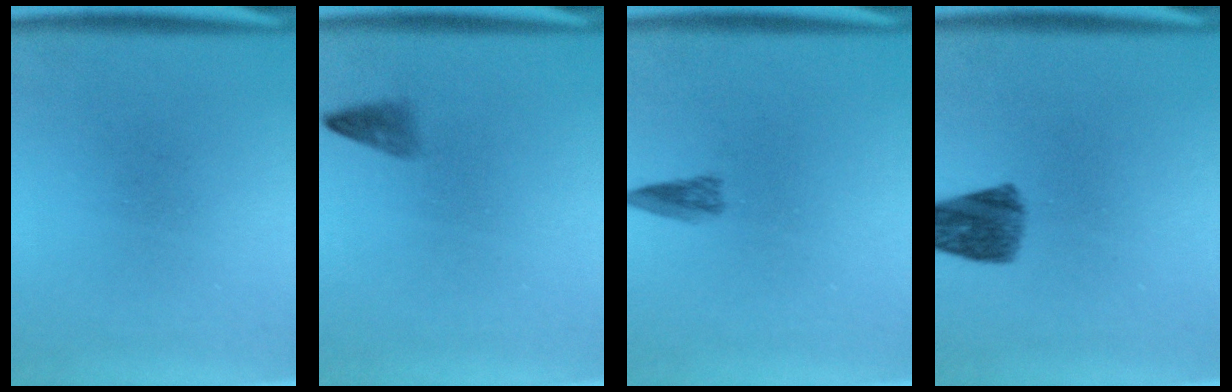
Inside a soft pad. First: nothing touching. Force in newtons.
{"total": 1.2}
{"total": 2.0}
{"total": 7.1}